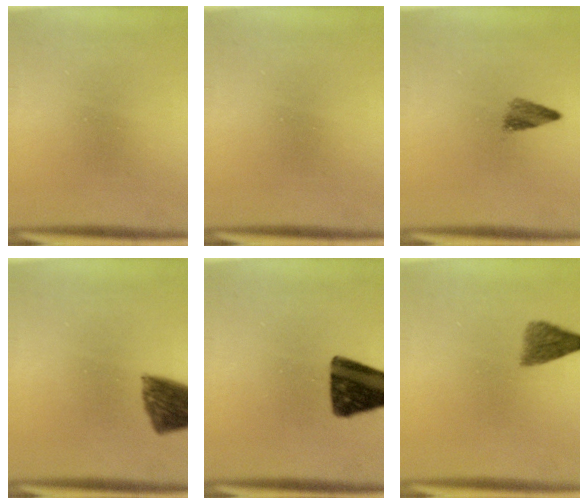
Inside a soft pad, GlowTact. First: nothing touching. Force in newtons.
{"total": 0.0}
{"total": 2.4}
{"total": 8.6}
{"total": 14.5}
{"total": 3.9}